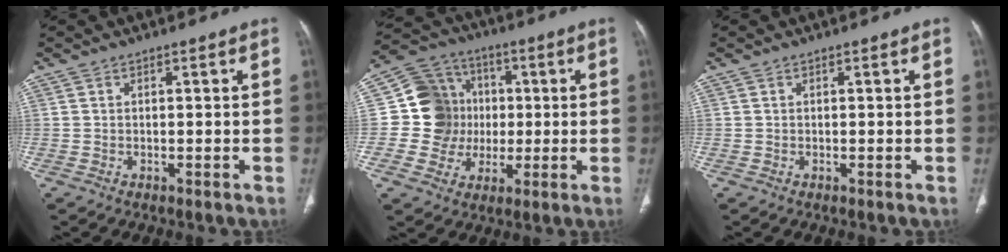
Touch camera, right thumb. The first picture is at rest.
{"total": 12.9, "force": [0.4, 12.2, 4.2], "torque": [-0.024, 0.021, 0.008]}
{"total": 0.0}